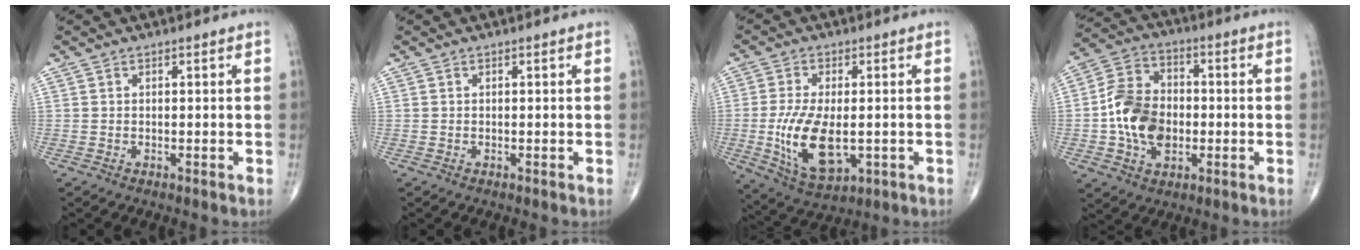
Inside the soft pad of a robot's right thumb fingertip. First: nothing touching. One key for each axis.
{"total": 0.0}
{"total": 12.8, "fx": -2.0, "fy": 6.4, "fz": 10.9, "tx": -0.206, "ty": -0.015, "tz": -0.023}
{"total": 13.3, "fx": -1.6, "fy": 9.5, "fz": 9.2, "tx": -0.149, "ty": 0.025, "tz": -0.034}